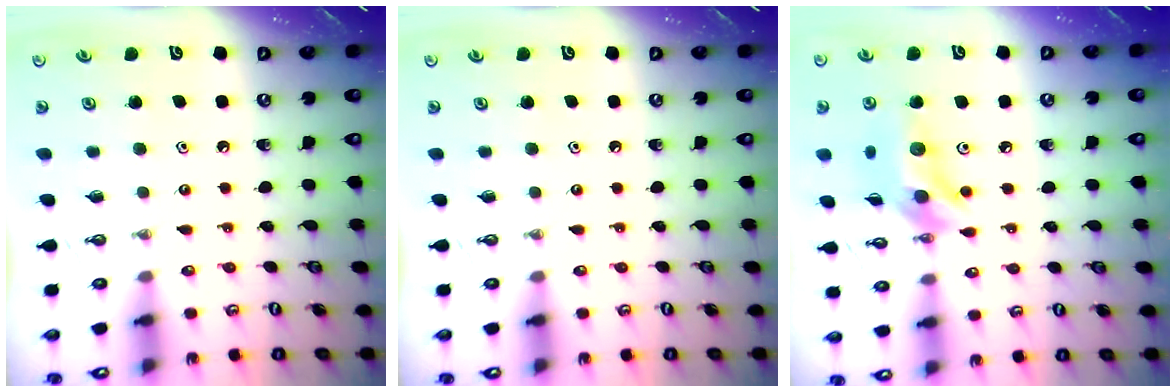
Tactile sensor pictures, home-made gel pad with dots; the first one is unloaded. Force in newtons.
{"total": 0.0}
{"total": 12.6, "press": 12.6, "slide": 0.8}